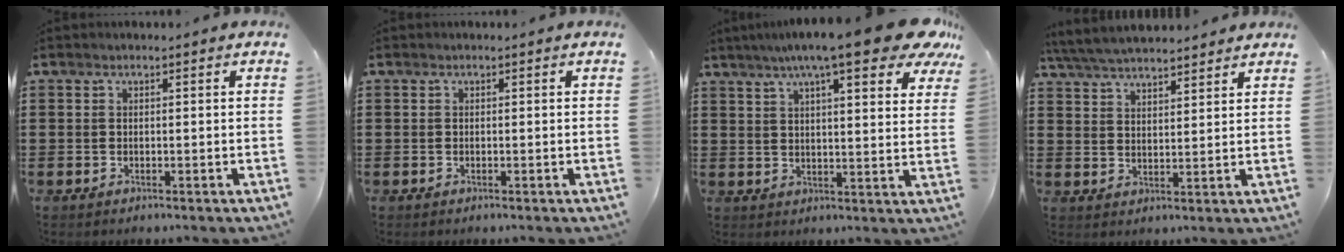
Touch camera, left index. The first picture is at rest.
{"total": 0.0}
{"total": 12.2, "force": [9.0, 1.5, 8.2], "torque": [-0.149, -0.019, 0.149]}
{"total": 5.5, "force": [5.3, 0.7, 1.4], "torque": [-0.047, -0.016, 0.097]}